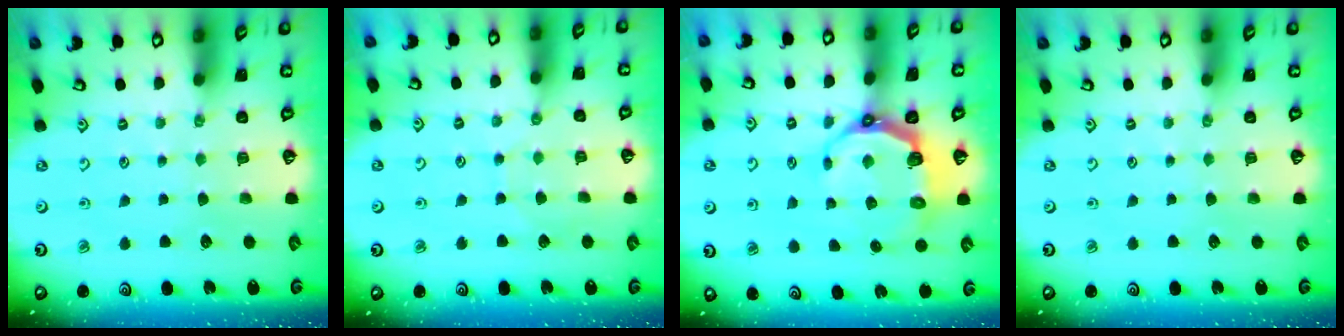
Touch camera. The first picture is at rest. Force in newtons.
{"total": 2.6, "press": 2.6, "slide": 0.3}
{"total": 8.7, "press": 7.1, "slide": 5.0}
{"total": 0.0}